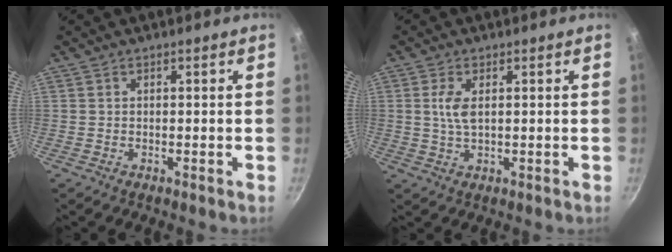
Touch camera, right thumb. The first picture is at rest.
{"total": 4.1, "force": [0.8, 1.9, 3.5], "torque": [-0.073, -0.002, 0.016]}